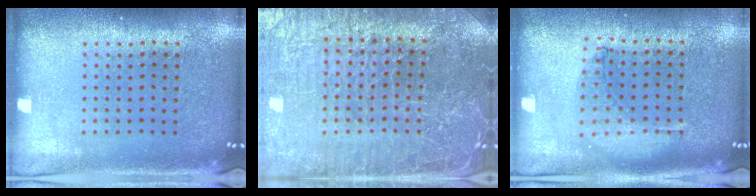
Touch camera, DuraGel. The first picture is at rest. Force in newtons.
{"total": 4.2, "press": 4.1, "slide": 0.9}
{"total": 1.0, "press": 1.0, "slide": 0.3}